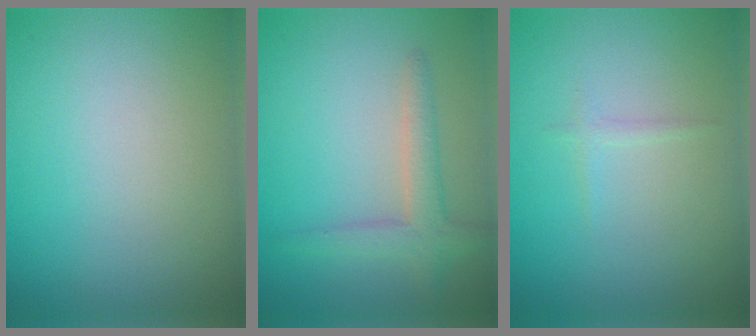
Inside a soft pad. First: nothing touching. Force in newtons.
{"total": 2.7, "press": 2.7, "slide": 0.2}
{"total": 0.6, "press": 0.6, "slide": 0.0}